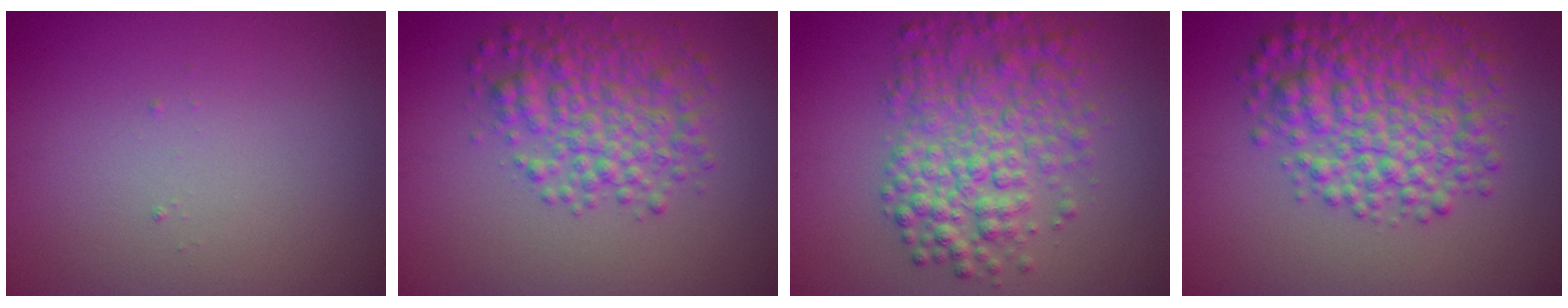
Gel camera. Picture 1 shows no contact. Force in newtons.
{"total": 4.7, "press": 4.7, "slide": 0.0}
{"total": 5.9, "press": 5.9, "slide": 0.1}
{"total": 7.0, "press": 7.0, "slide": 0.0}